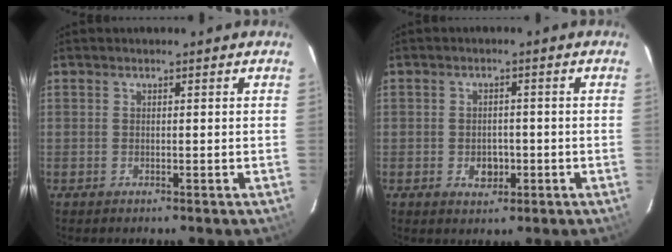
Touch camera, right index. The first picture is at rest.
{"total": 3.8, "force": [-1.1, 3.0, 2.0], "torque": [-0.038, 0.004, -0.011]}